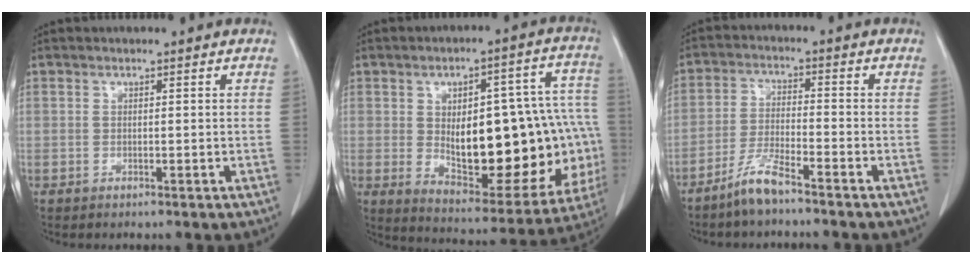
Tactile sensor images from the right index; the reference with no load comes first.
{"total": 26.4, "force": [-2.2, 10.1, 24.4], "torque": [-0.278, 0.028, 0.006]}
{"total": 5.6, "force": [-4.5, 0.3, 3.3], "torque": [-0.073, -0.011, -0.094]}